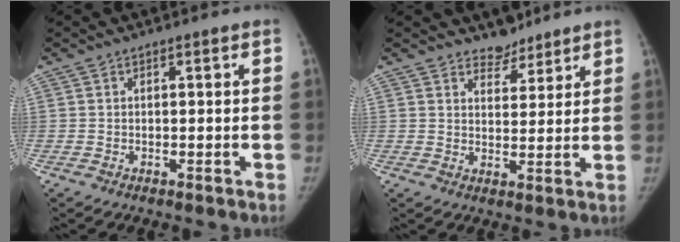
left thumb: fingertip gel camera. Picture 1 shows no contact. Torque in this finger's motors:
{"motor_torque": [-0.19, -0.05, 0.02, 0.18, -0.03]}